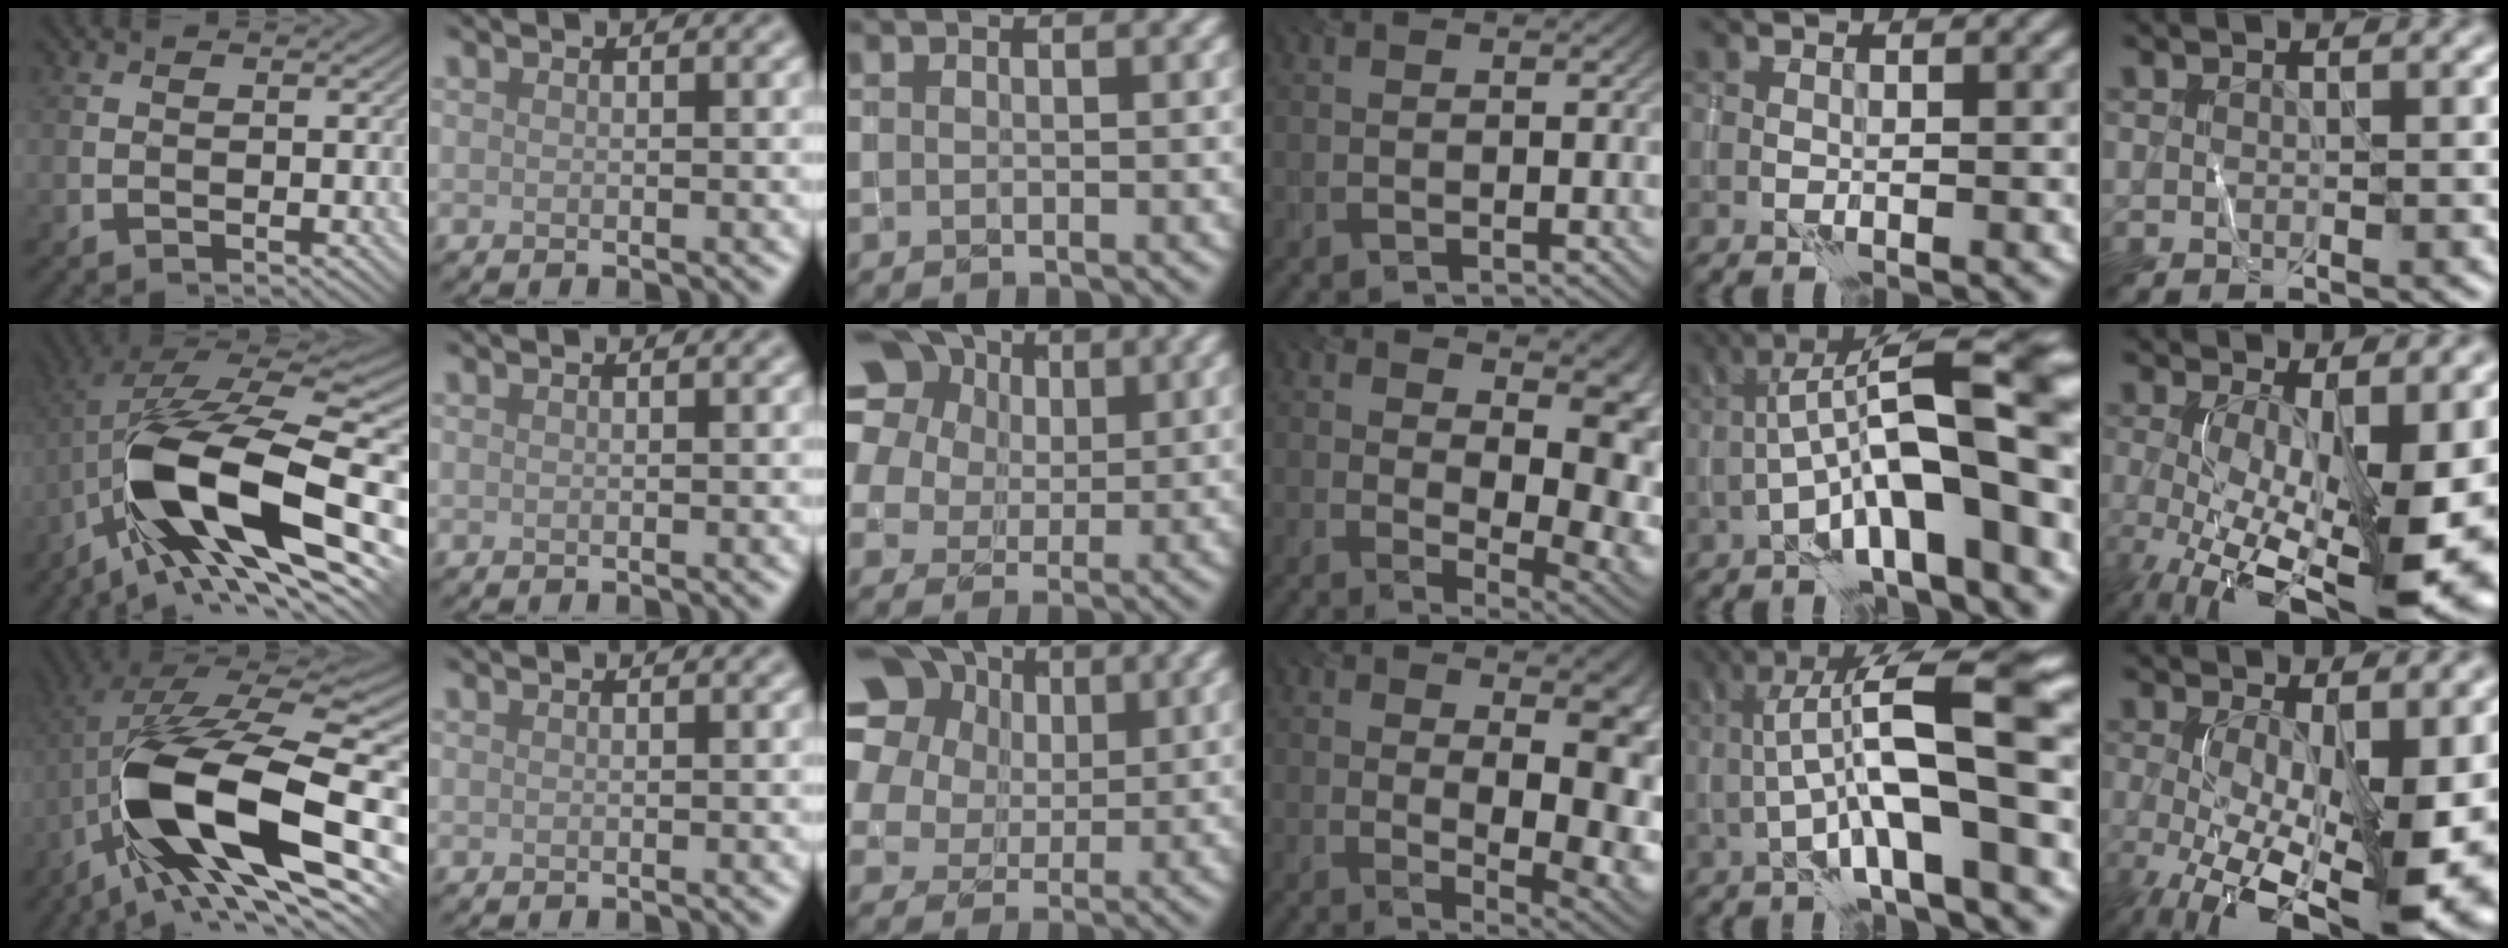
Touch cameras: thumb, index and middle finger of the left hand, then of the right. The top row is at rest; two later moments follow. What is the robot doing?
{"motion": "wrap", "object": "thread"}